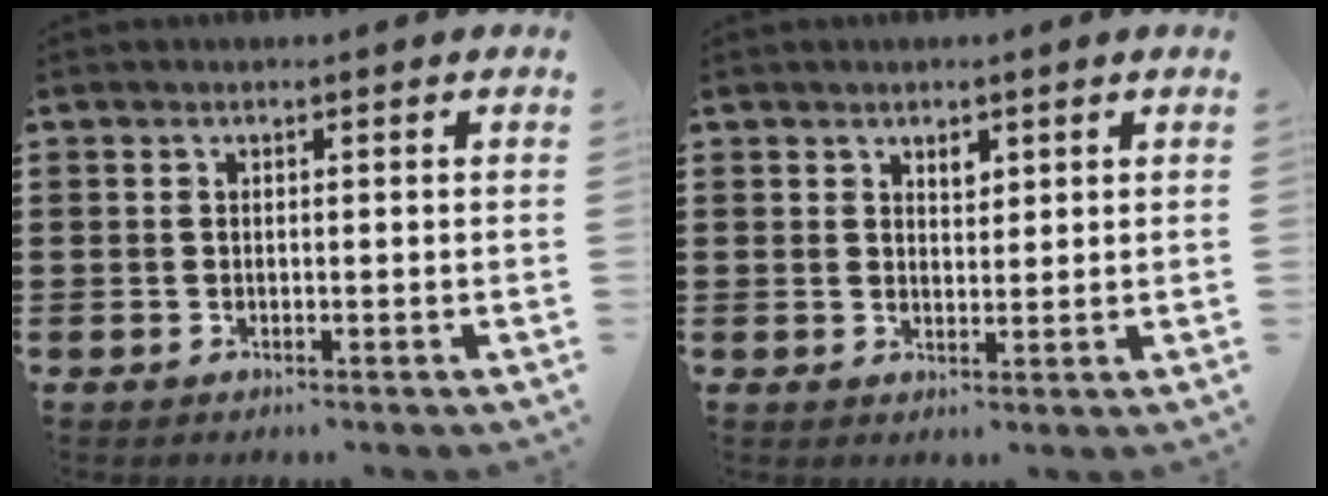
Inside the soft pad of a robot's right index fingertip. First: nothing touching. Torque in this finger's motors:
{"motor_torque": [0.02, -0.01, 0.02, 0.00]}